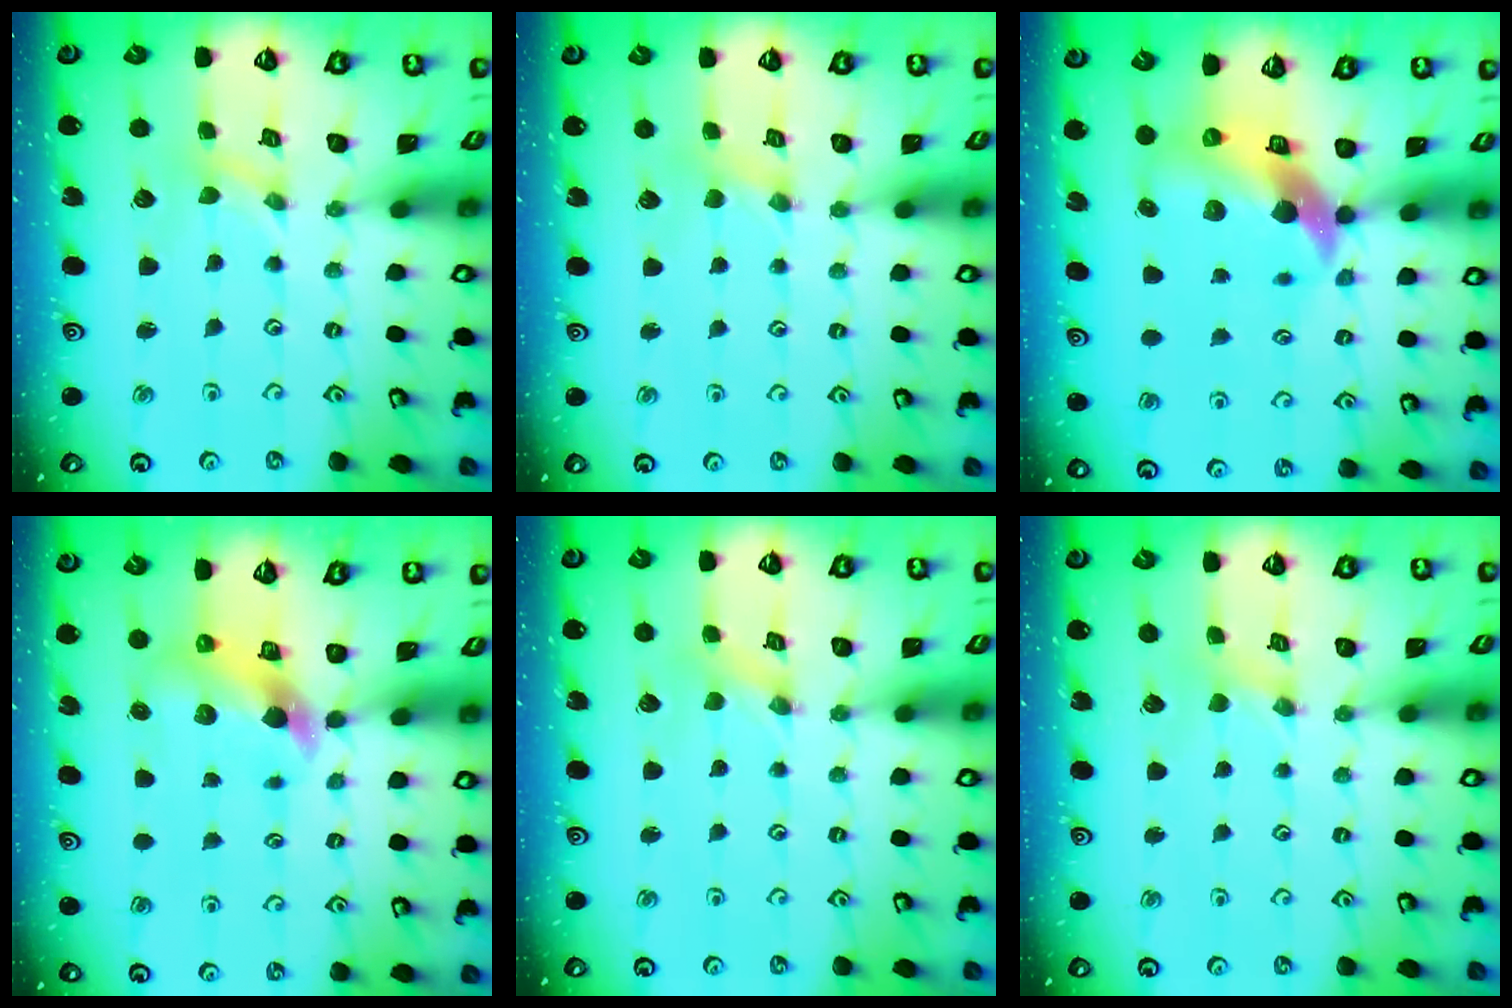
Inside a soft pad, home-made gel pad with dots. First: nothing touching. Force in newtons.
{"total": 2.8, "press": 2.8, "slide": 0.4}
{"total": 11.7, "press": 11.6, "slide": 1.7}
{"total": 5.7, "press": 5.7, "slide": 0.4}
{"total": 0.0}
{"total": 1.8, "press": 1.8, "slide": 0.4}